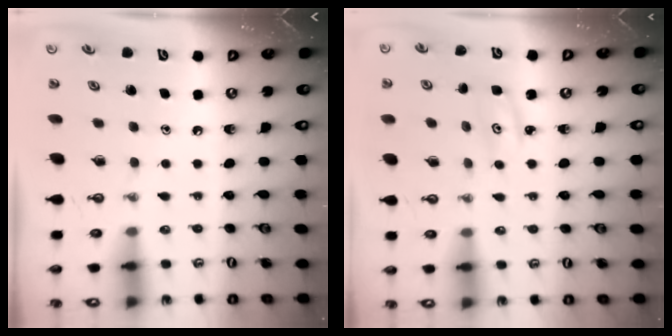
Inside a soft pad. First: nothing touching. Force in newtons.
{"total": 2.9, "press": 2.9, "slide": 0.3}